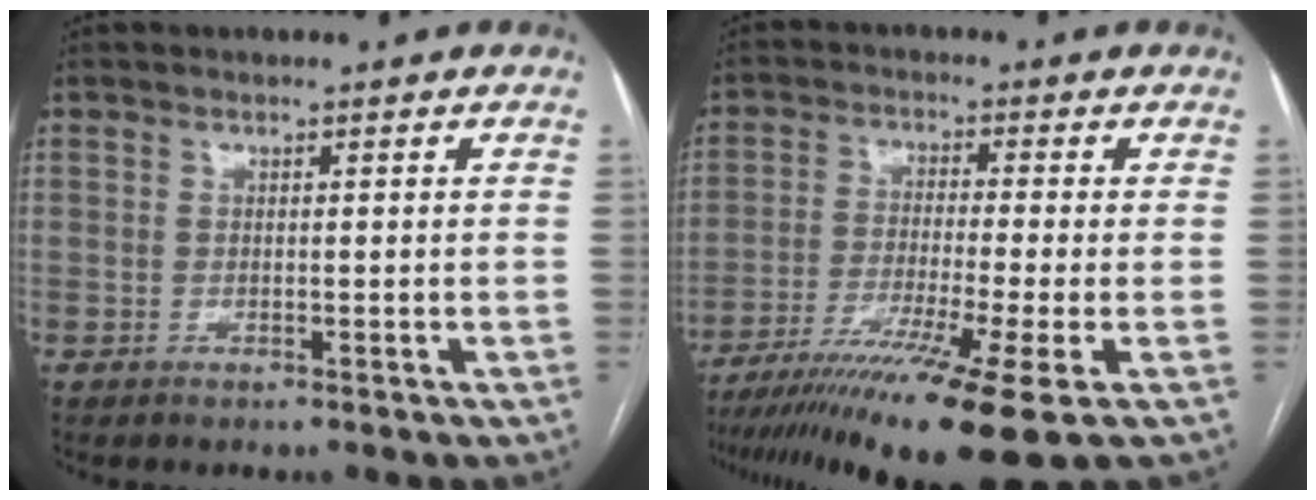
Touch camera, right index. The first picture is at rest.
{"total": 15.5, "force": [-10.2, -1.2, 11.6], "torque": [-0.187, -0.044, -0.169]}